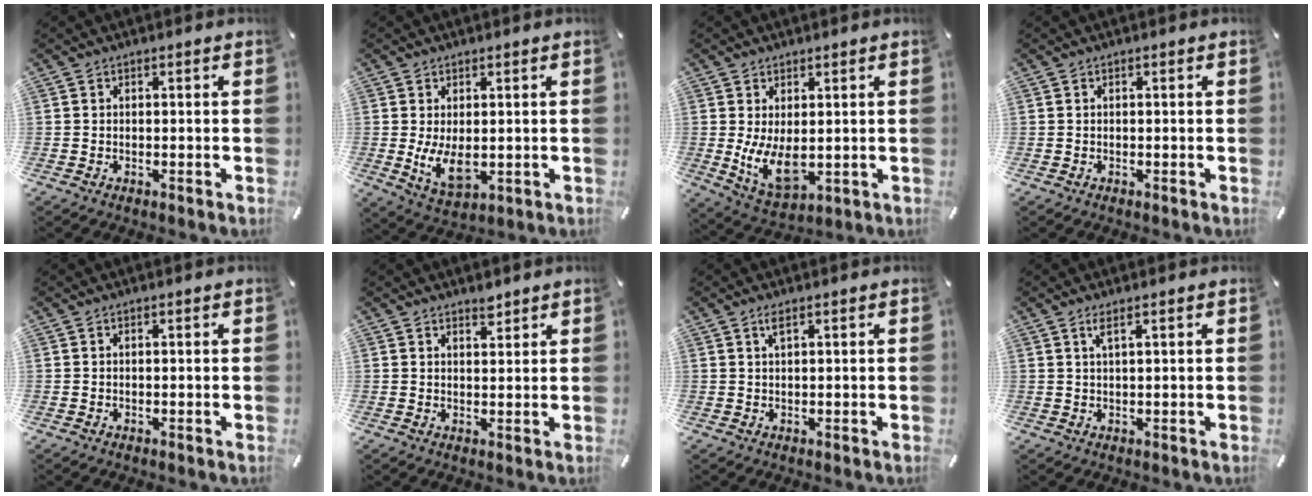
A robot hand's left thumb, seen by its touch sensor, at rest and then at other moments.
{"total": 7.7, "force": [0.3, 4.2, 6.5], "torque": [-0.129, -0.014, 0.005]}
{"total": 9.1, "force": [0.6, 5.2, 7.5], "torque": [-0.144, -0.022, 0.014]}
{"total": 0.0}
{"total": 0.0}
{"total": 2.3, "force": [2.0, 0.8, 0.6], "torque": [-0.007, -0.011, 0.036]}
{"total": 1.6, "force": [0.9, 0.2, 1.3], "torque": [-0.028, 0.000, 0.015]}
{"total": 2.2, "force": [1.2, 0.2, 1.9], "torque": [-0.041, 0.000, 0.020]}